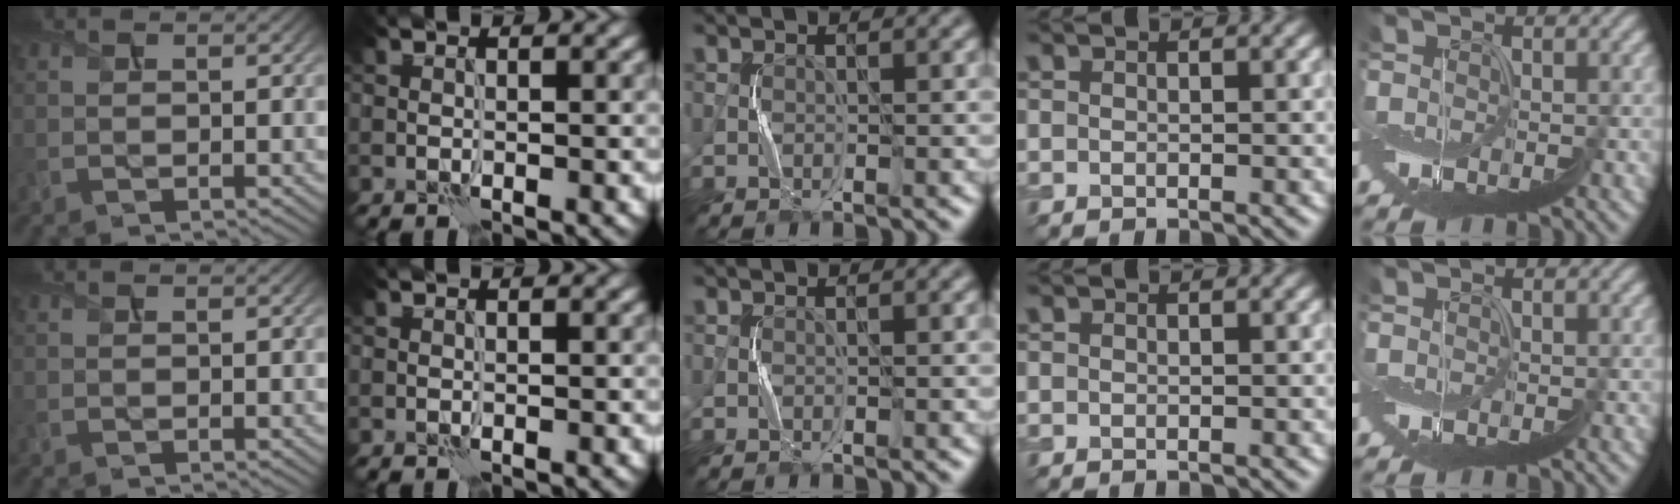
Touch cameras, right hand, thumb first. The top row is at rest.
{}